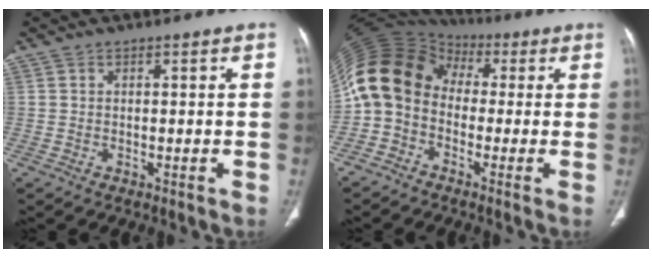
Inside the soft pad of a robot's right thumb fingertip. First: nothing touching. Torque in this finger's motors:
{"motor_torque": [2.15, 2.32, 1.12, -1.47, 0.13]}